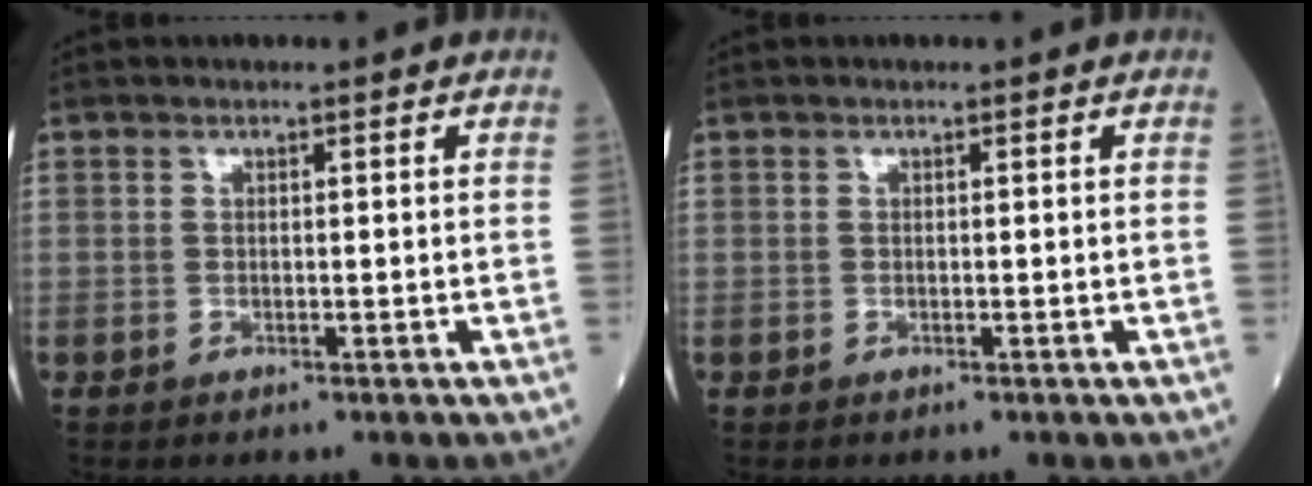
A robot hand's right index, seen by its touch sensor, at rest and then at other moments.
{"total": 0.0}